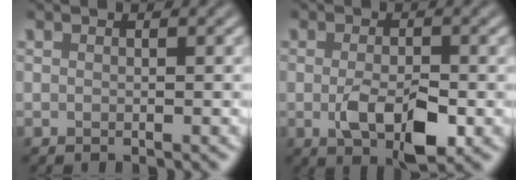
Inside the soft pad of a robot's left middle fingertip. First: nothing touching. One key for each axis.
{"total": 5.0, "fx": -1.3, "fy": 2.3, "fz": 4.3, "tx": -0.085, "ty": -0.008, "tz": -0.021}